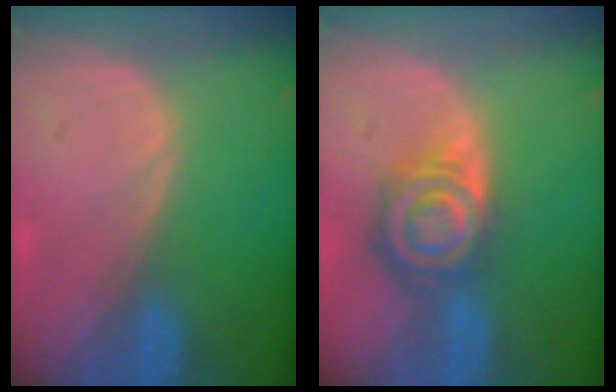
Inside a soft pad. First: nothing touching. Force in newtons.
{"total": 7.9, "press": 6.9, "slide": 3.8}